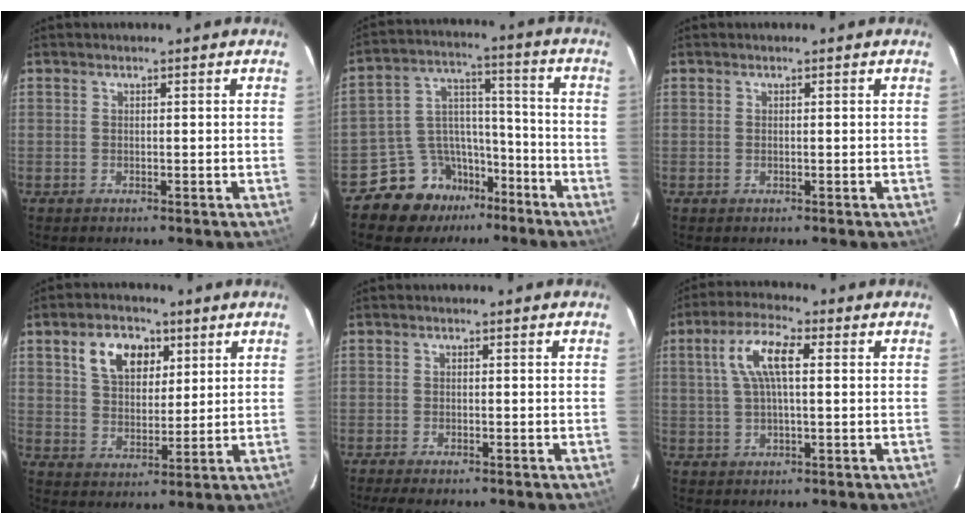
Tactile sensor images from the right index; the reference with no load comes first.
{"total": 11.5, "force": [-8.8, 7.3, 1.8], "torque": [-0.048, 0.063, -0.144]}
{"total": 0.0}
{"total": 9.4, "force": [4.4, 6.1, 5.6], "torque": [-0.104, 0.020, 0.080]}
{"total": 3.8, "force": [-3.1, 0.7, 2.0], "torque": [-0.048, -0.017, -0.054]}
{"total": 8.1, "force": [1.9, 2.5, 7.4], "torque": [-0.148, 0.017, 0.037]}